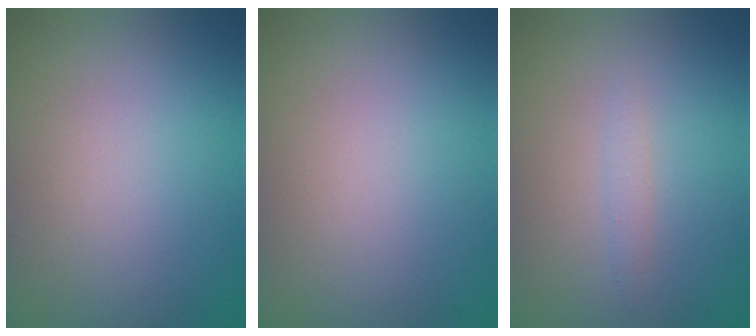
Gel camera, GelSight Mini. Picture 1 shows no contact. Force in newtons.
{"total": 0.0}
{"total": 0.8, "press": 0.8, "slide": 0.0}